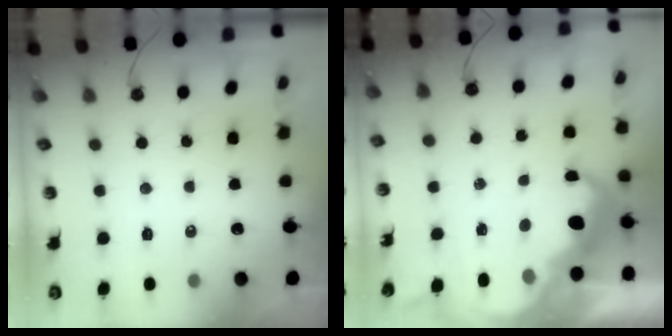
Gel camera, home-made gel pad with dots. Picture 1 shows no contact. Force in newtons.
{"total": 9.0, "press": 9.0, "slide": 0.6}